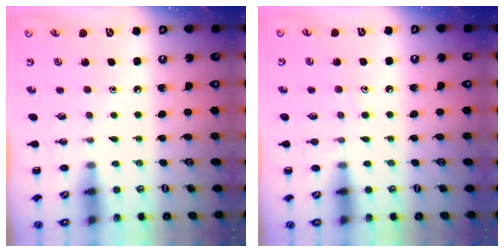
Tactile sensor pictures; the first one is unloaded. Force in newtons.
{"total": 6.6, "press": 6.2, "slide": 2.3}